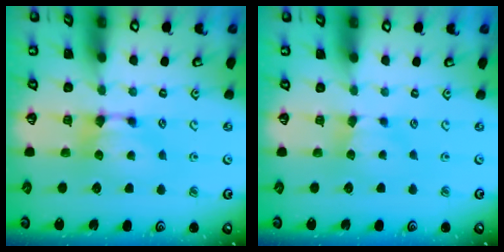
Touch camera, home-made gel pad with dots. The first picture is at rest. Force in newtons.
{"total": 1.4, "press": 1.4, "slide": 0.3}